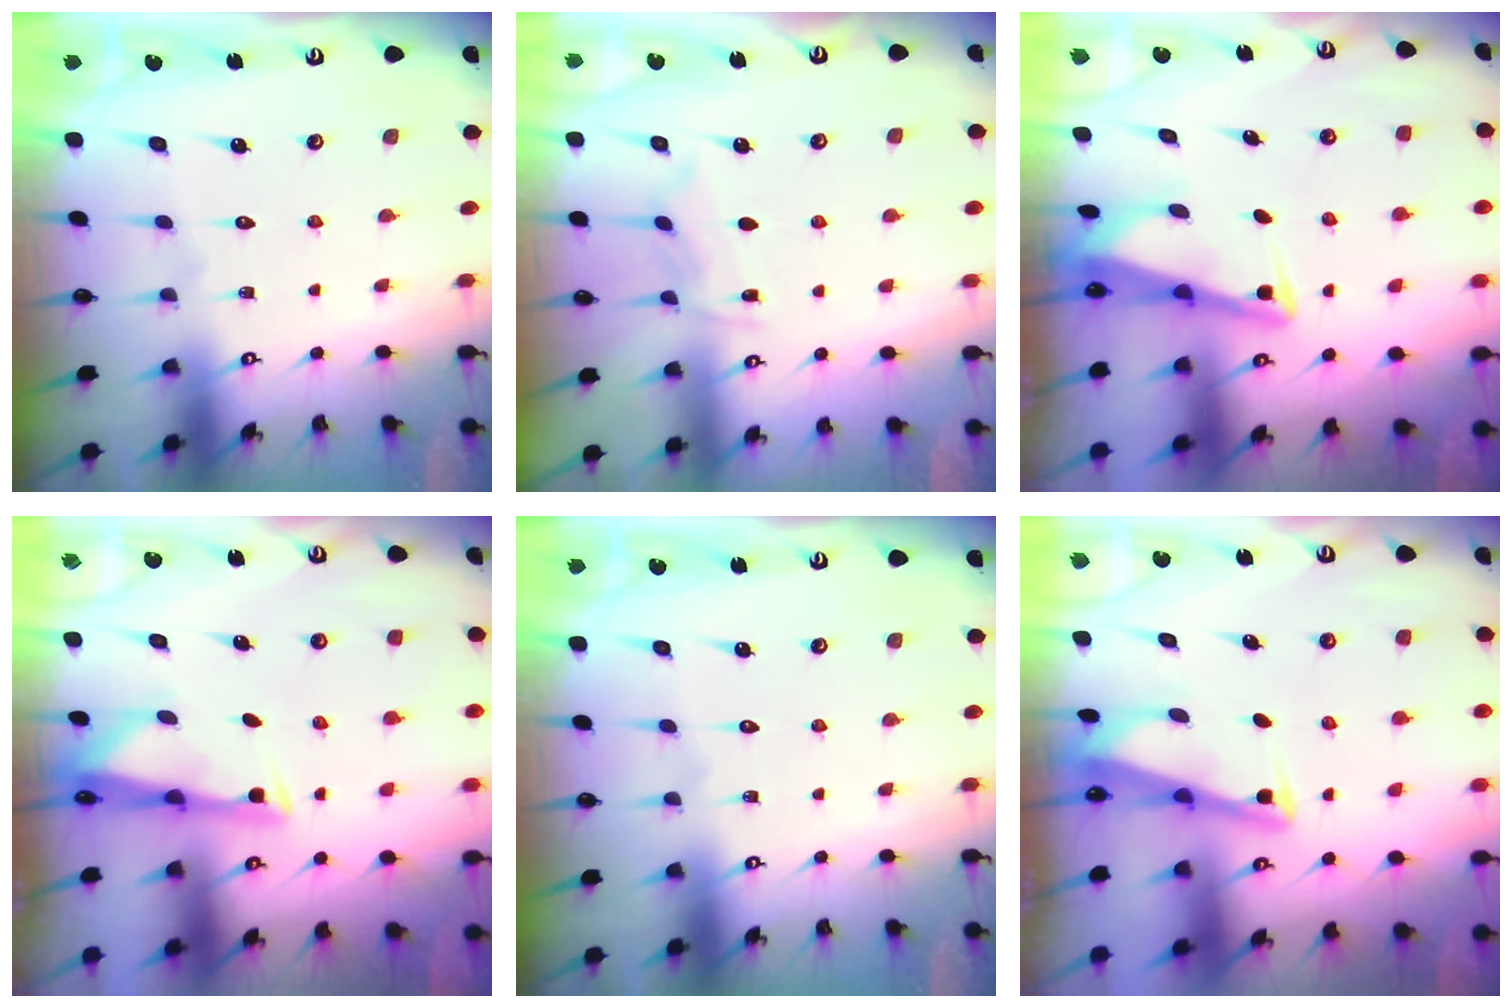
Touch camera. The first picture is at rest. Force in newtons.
{"total": 5.7, "press": 5.7, "slide": 0.7}
{"total": 2.9, "press": 2.9, "slide": 0.3}
{"total": 2.8, "press": 2.8, "slide": 0.4}
{"total": 0.0}
{"total": 2.8, "press": 2.8, "slide": 0.3}